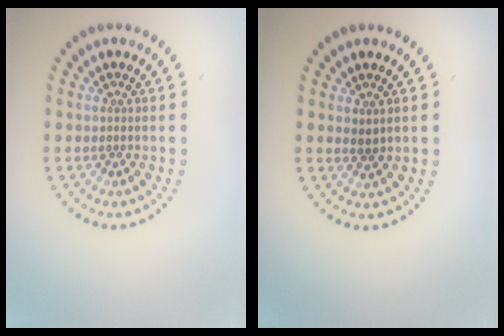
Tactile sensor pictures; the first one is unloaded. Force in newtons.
{"total": 0.9, "press": 0.8, "slide": 0.5}